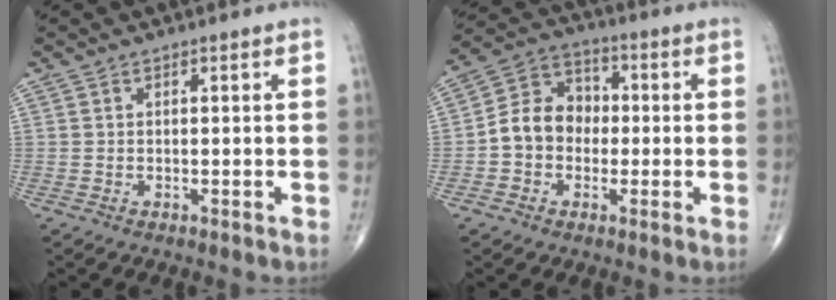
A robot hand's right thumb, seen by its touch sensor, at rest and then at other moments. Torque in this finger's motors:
{"motor_torque": [-0.33, 0.41, 0.46, -0.26, 0.11]}